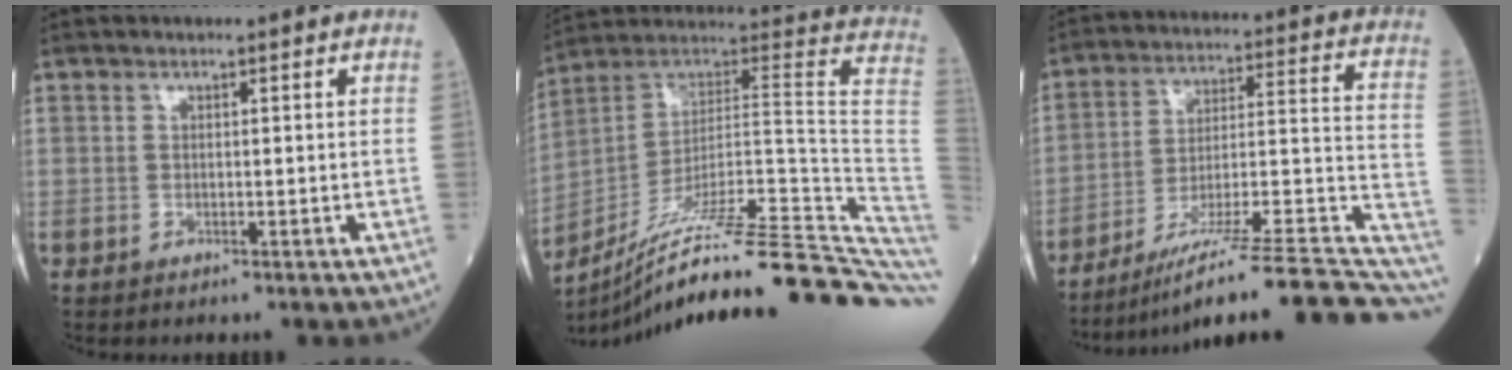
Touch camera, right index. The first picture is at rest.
{"total": 35.9, "force": [-27.2, 0.8, 23.3], "torque": [-0.212, -0.004, -0.392]}
{"total": 22.9, "force": [-16.0, 2.2, 16.2], "torque": [-0.170, 0.019, -0.245]}